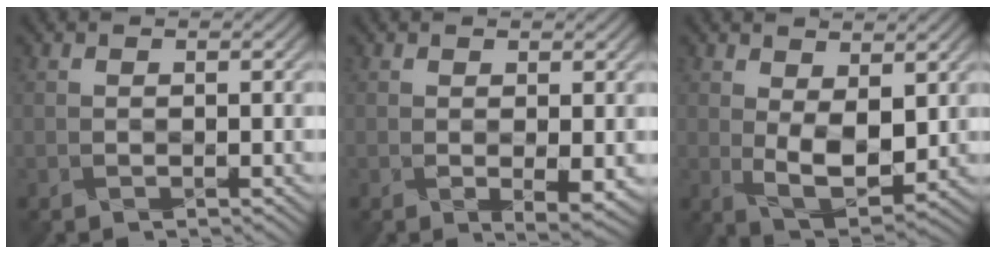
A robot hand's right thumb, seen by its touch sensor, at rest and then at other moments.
{"total": 1.9, "force": [0.2, 0.4, 1.9], "torque": [-0.040, -0.008, 0.011]}
{"total": 5.4, "force": [1.1, 2.8, 4.5], "torque": [-0.097, -0.013, 0.030]}